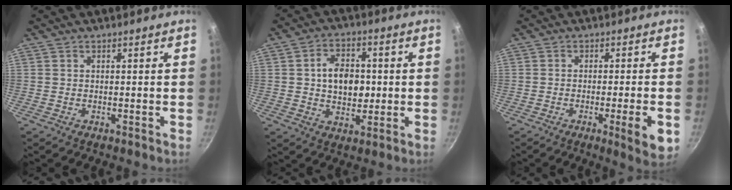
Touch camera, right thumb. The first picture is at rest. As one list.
[{"total": 9.6, "force": [0.5, 6.8, 6.8], "torque": [-0.077, 0.006, 0.005]}, {"total": 6.9, "force": [-2.3, 1.0, 6.5], "torque": [-0.083, 0.004, -0.031]}]